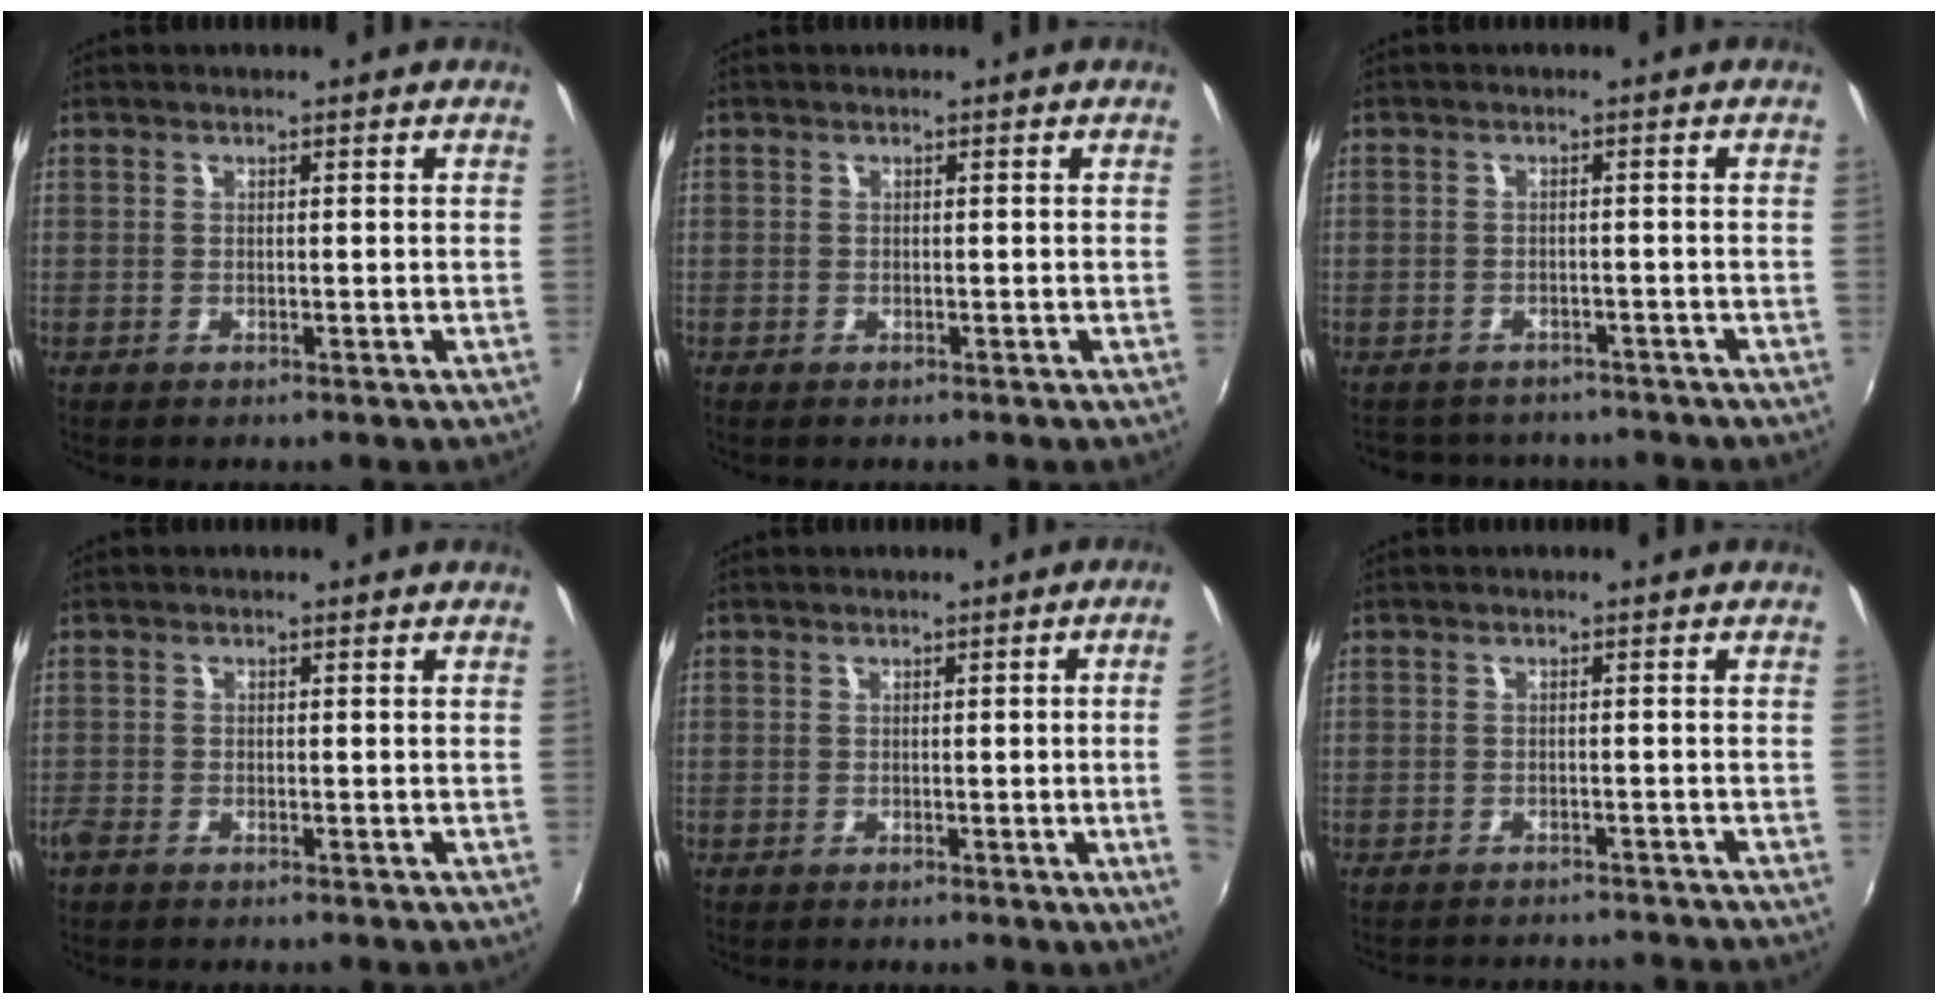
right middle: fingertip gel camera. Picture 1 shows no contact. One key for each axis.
{"total": 0.0}
{"total": 7.5, "fx": -6.6, "fy": 3.1, "fz": 1.7, "tx": -0.043, "ty": -0.005, "tz": -0.091}
{"total": 2.0, "fx": -1.6, "fy": 0.8, "fz": 0.9, "tx": -0.024, "ty": -0.005, "tz": -0.033}
{"total": 5.6, "fx": 0.0, "fy": -1.7, "fz": 5.3, "tx": -0.073, "ty": -0.009, "tz": 0.003}
{"total": 8.5, "fx": -7.9, "fy": 1.7, "fz": 2.7, "tx": -0.063, "ty": -0.010, "tz": -0.105}